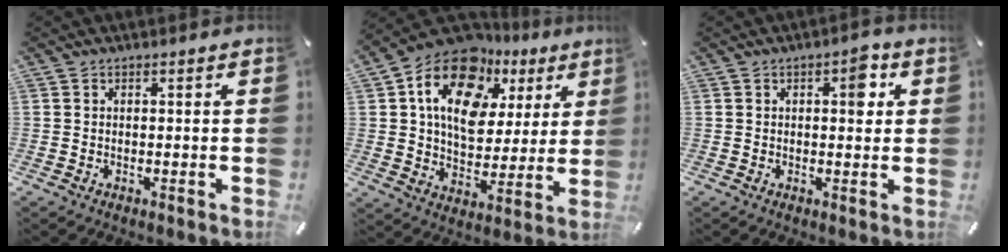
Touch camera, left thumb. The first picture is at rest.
{"total": 17.9, "force": [8.5, 12.4, 9.6], "torque": [-0.159, -0.036, 0.151]}
{"total": 5.4, "force": [1.5, 2.8, 4.3], "torque": [-0.034, -0.011, 0.012]}